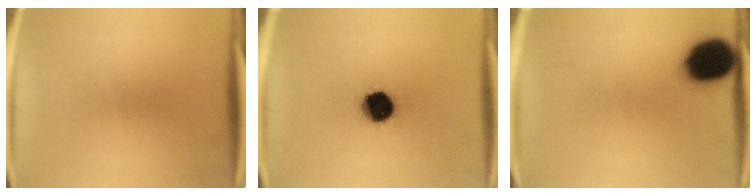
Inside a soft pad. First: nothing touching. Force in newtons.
{"total": 12.8}
{"total": 9.5}